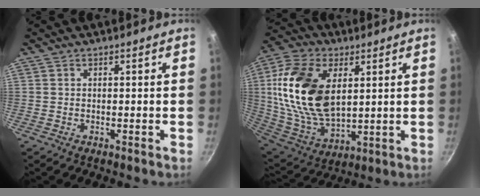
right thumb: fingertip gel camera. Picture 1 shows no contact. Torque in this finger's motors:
{"motor_torque": [2.13, 2.75, 2.24, 0.38, 0.29]}